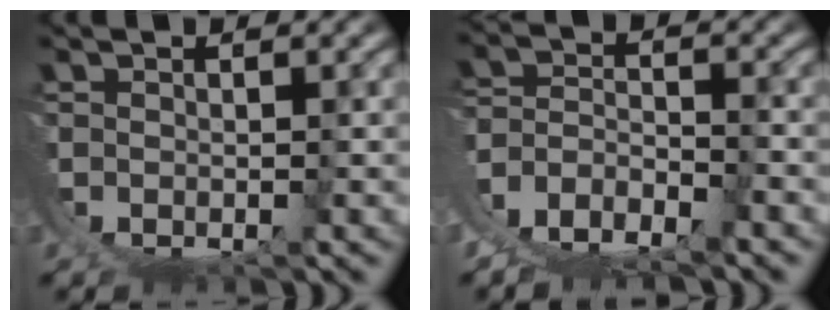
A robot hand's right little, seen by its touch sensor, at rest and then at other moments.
{"total": 8.7, "force": [0.0, 7.7, 4.1], "torque": [-0.132, -0.032, -0.005]}